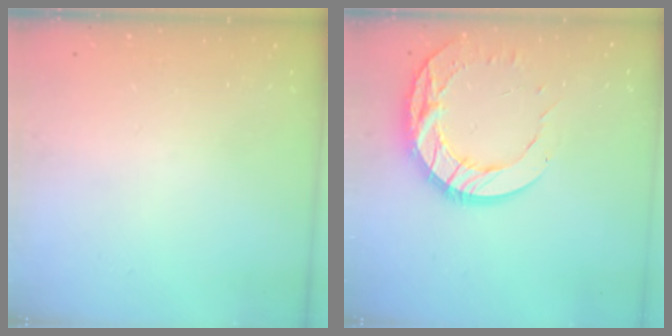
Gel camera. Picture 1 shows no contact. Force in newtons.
{"total": 14.8, "press": 14.7, "slide": 1.1}